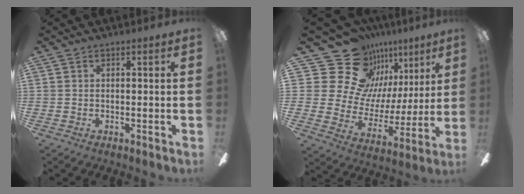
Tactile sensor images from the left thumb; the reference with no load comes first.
{"total": 21.0, "force": [13.7, 14.2, 7.0], "torque": [-0.130, -0.104, 0.280]}